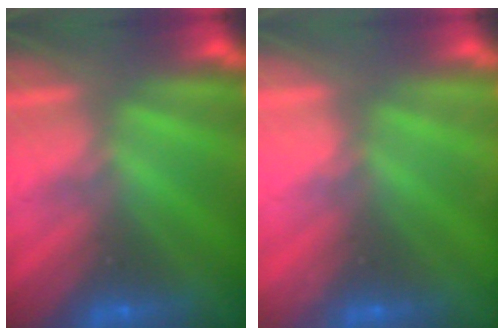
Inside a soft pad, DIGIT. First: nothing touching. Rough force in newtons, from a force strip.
{"total": 2.2}